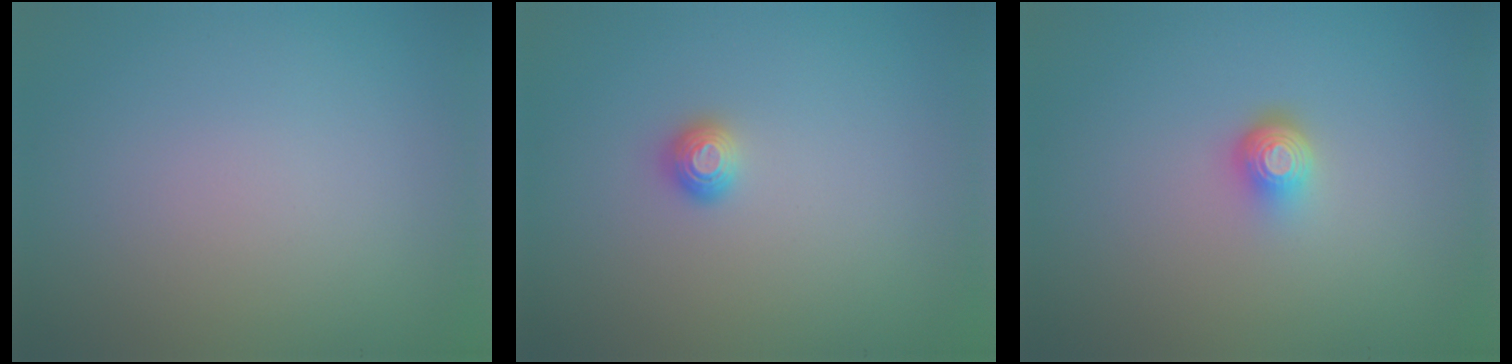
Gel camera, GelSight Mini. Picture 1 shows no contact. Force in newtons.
{"total": 1.1, "press": 1.0, "slide": 0.2}
{"total": 2.3, "press": 1.4, "slide": 1.8}